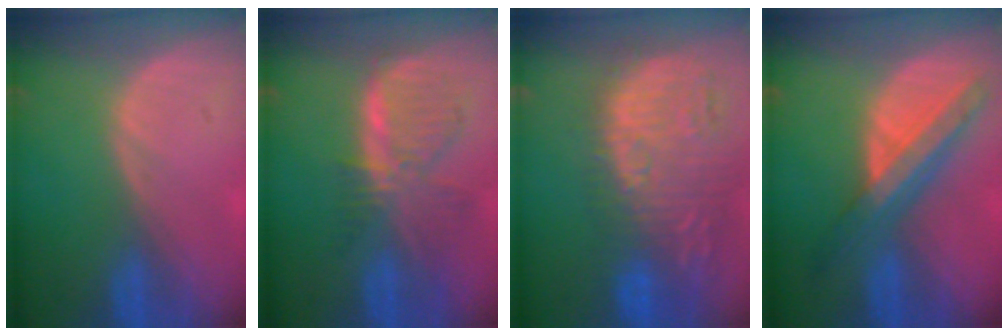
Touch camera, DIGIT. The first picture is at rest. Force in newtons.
{"total": 8.3, "press": 7.2, "slide": 4.0}
{"total": 14.4, "press": 12.5, "slide": 7.2}
{"total": 8.6, "press": 7.4, "slide": 4.5}